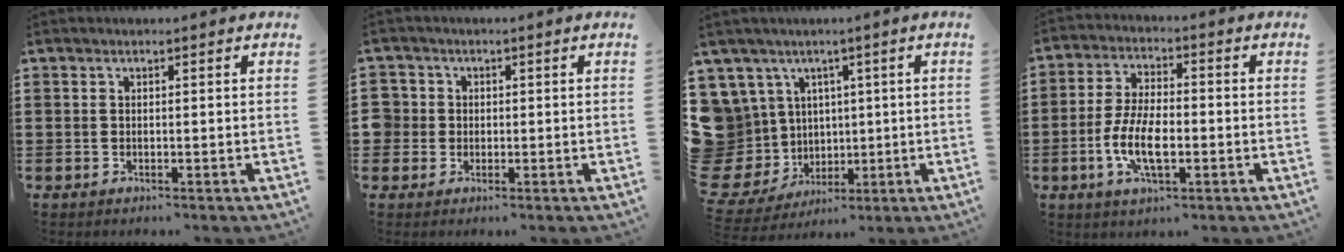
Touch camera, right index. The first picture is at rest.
{"total": 2.8, "force": [0.0, 2.8, 0.3], "torque": [-0.028, 0.007, -0.005]}
{"total": 8.3, "force": [1.5, 8.1, 1.1], "torque": [-0.088, -0.023, 0.035]}
{"total": 8.1, "force": [-2.6, 3.2, 7.0], "torque": [-0.158, -0.009, -0.052]}